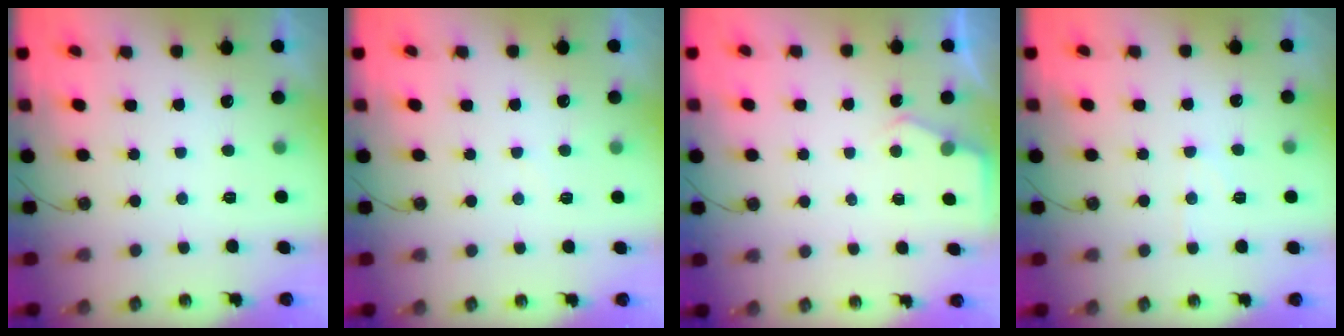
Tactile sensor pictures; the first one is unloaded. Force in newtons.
{"total": 2.8, "press": 2.8, "slide": 0.3}
{"total": 3.7, "press": 3.7, "slide": 0.5}
{"total": 6.6, "press": 6.5, "slide": 0.6}